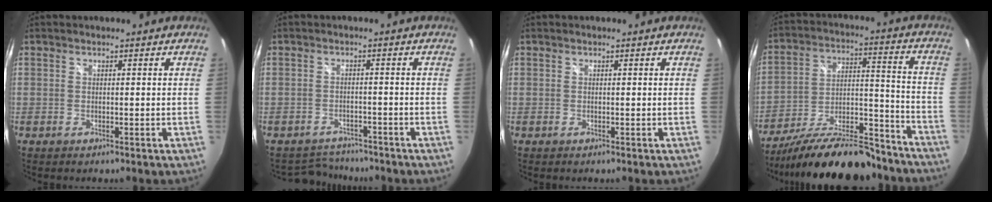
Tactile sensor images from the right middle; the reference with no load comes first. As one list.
[{"total": 5.0, "force": [-4.7, 1.9, 0.0], "torque": [-0.013, 0.009, -0.074]}, {"total": 0.0}, {"total": 23.6, "force": [-19.4, 6.0, 11.9], "torque": [-0.204, -0.008, -0.288]}]